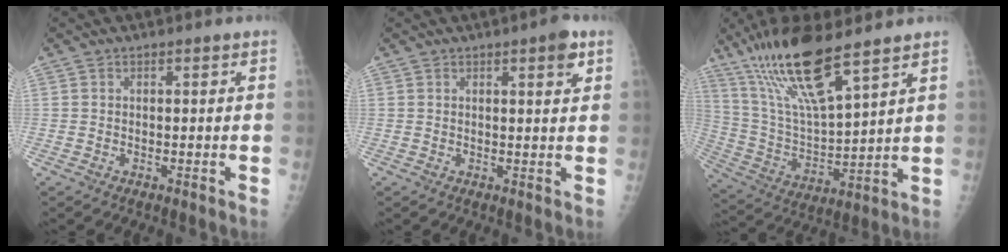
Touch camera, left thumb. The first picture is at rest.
{"total": 3.5, "force": [1.9, 0.7, 2.8], "torque": [-0.034, -0.009, 0.023]}
{"total": 18.0, "force": [12.2, 3.5, 12.8], "torque": [-0.239, -0.054, 0.244]}